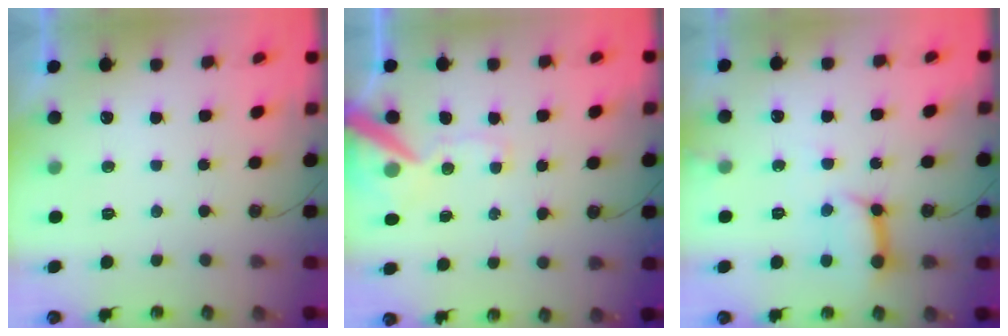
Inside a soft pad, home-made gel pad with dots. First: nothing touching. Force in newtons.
{"total": 11.7, "press": 11.6, "slide": 1.8}
{"total": 10.4, "press": 10.3, "slide": 1.4}